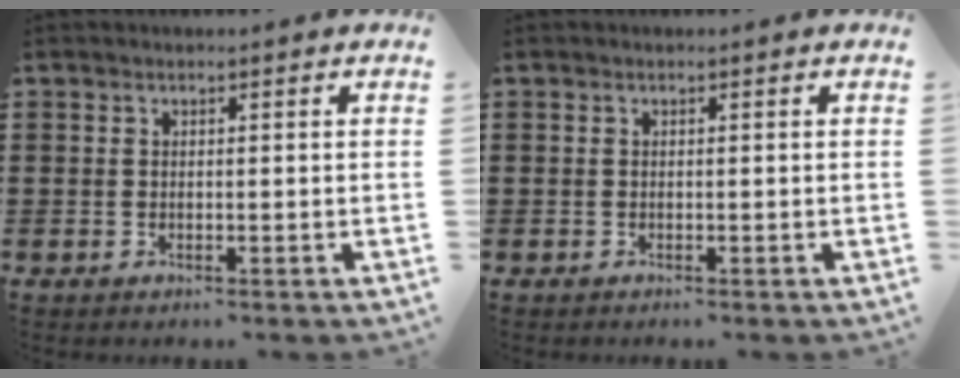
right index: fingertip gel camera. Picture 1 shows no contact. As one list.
[{"total": 0.0}]